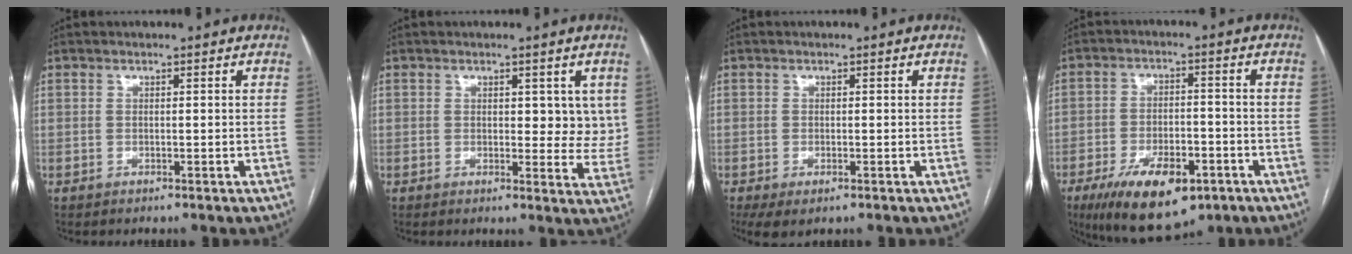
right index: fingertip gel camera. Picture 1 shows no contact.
{"total": 5.5, "force": [2.0, 3.1, 4.0], "torque": [-0.026, -0.006, 0.022]}
{"total": 3.8, "force": [-2.1, 1.6, 2.8], "torque": [-0.047, -0.009, -0.030]}
{"total": 13.6, "force": [-7.7, 5.7, 9.6], "torque": [-0.164, -0.008, -0.116]}